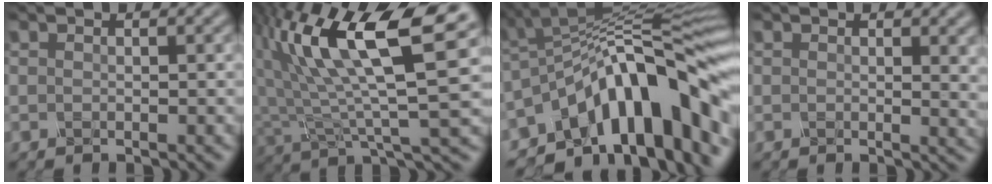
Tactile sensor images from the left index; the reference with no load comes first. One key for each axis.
{"total": 13.3, "fx": 5.6, "fy": 4.0, "fz": 11.4, "tx": -0.230, "ty": 0.020, "tz": 0.113}
{"total": 14.0, "fx": -6.4, "fy": 5.1, "fz": 11.4, "tx": -0.145, "ty": 0.040, "tz": -0.102}
{"total": 2.7, "fx": 0.9, "fy": 1.0, "fz": 2.4, "tx": -0.017, "ty": 0.006, "tz": 0.017}